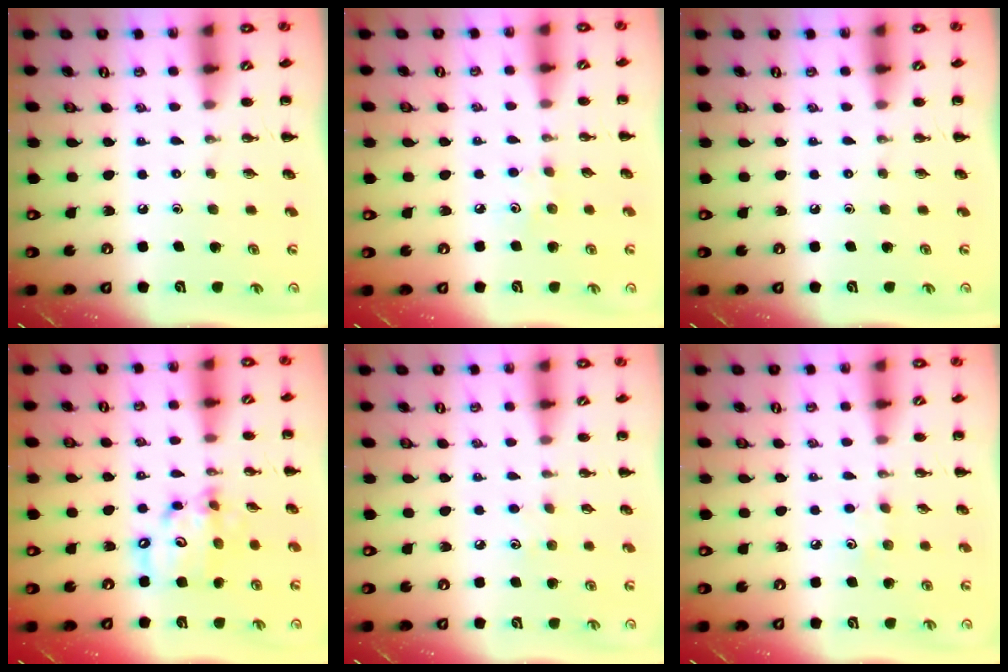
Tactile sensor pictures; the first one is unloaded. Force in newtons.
{"total": 3.7, "press": 3.6, "slide": 0.9}
{"total": 0.0}
{"total": 11.3, "press": 10.9, "slide": 2.7}
{"total": 4.2, "press": 4.0, "slide": 1.0}
{"total": 4.0, "press": 3.9, "slide": 1.1}